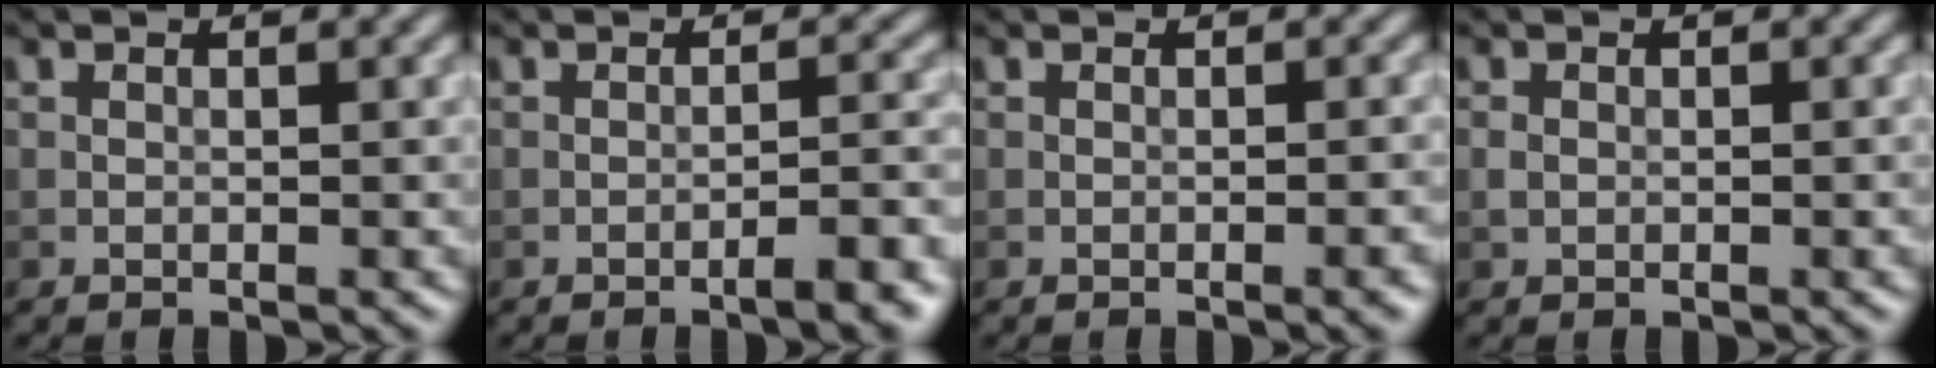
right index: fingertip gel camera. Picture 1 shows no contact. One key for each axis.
{"total": 3.4, "fx": -1.9, "fy": 0.6, "fz": 2.7, "tx": -0.034, "ty": 0.013, "tz": -0.035}
{"total": 1.4, "fx": -0.6, "fy": 0.2, "fz": 1.3, "tx": -0.013, "ty": 0.001, "tz": -0.008}
{"total": 1.0, "fx": -0.2, "fy": 0.7, "fz": 0.8, "tx": -0.014, "ty": 0.000, "tz": -0.004}